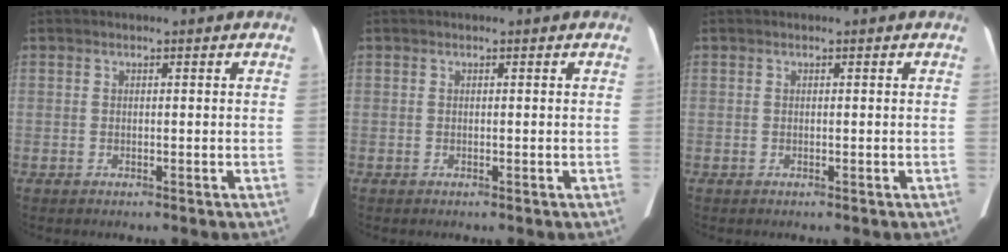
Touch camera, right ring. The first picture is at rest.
{"total": 0.0}
{"total": 0.0}